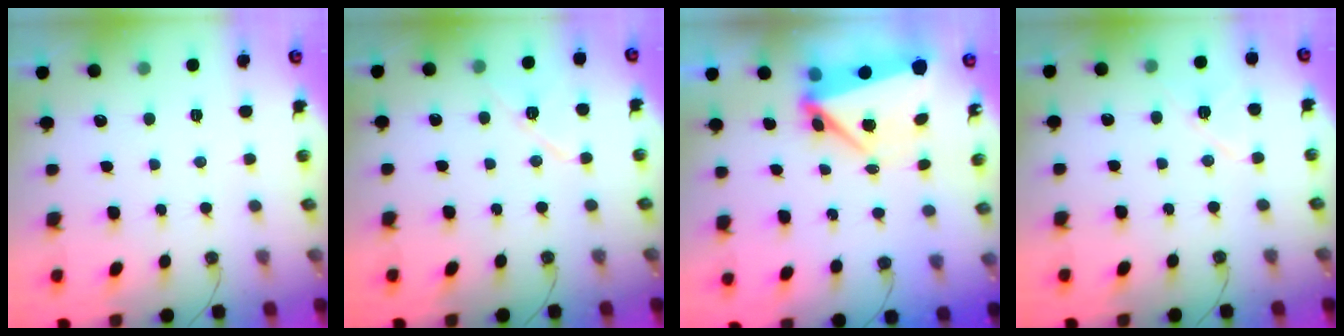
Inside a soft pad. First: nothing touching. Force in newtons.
{"total": 9.1, "press": 9.0, "slide": 1.7}
{"total": 7.9, "press": 7.6, "slide": 2.0}
{"total": 8.8, "press": 5.2, "slide": 7.1}